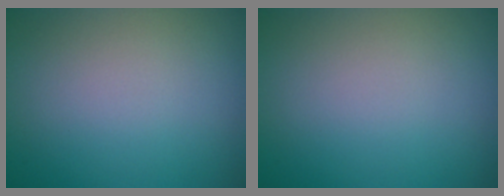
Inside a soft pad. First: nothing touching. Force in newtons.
{"total": 0.0}